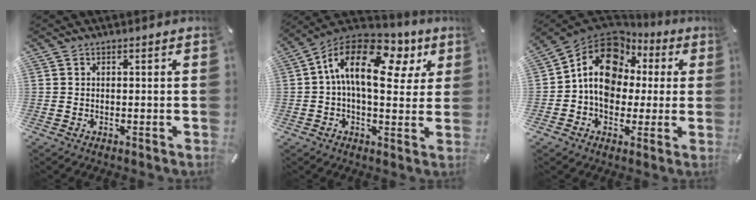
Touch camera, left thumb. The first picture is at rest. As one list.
[{"total": 17.8, "force": [5.1, 9.6, 14.2], "torque": [-0.255, -0.015, 0.080]}, {"total": 14.0, "force": [2.3, 11.6, 7.5], "torque": [-0.125, -0.010, 0.045]}]